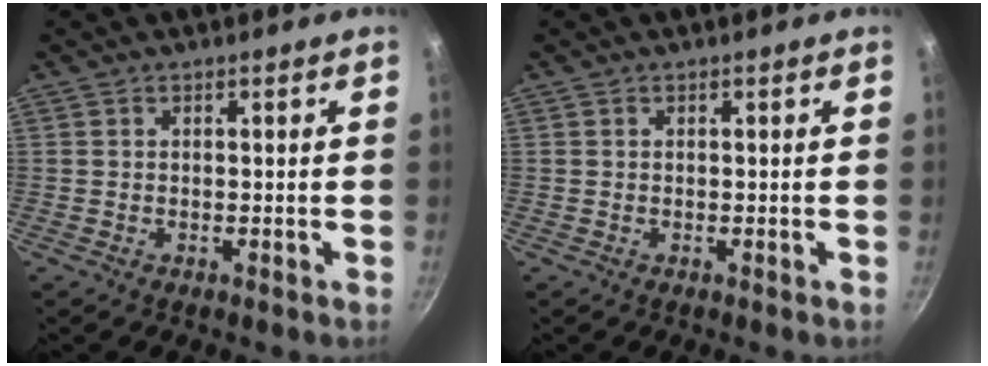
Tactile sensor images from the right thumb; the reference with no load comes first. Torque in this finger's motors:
{"motor_torque": [0.00, 0.00, 0.01, -0.01, 0.03]}